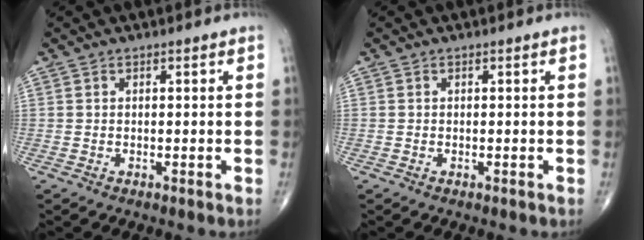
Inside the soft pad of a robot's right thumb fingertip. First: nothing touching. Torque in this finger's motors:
{"motor_torque": [-0.17, 0.10, 0.14, 0.23, 0.07]}